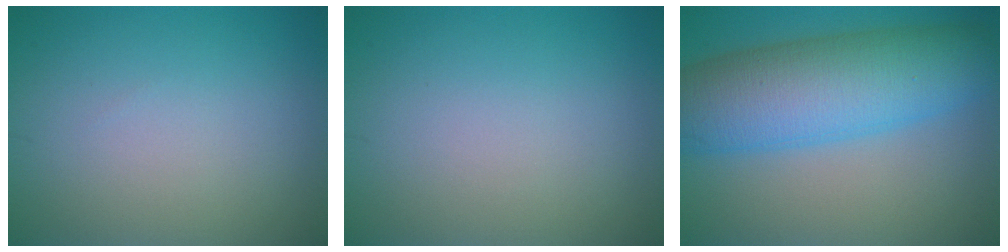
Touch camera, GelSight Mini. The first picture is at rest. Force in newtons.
{"total": 0.0}
{"total": 10.3, "press": 10.3, "slide": 0.1}